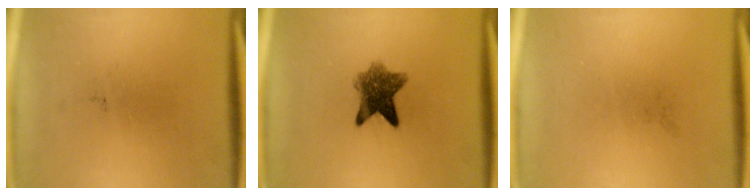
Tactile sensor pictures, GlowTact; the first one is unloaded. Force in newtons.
{"total": 7.1}
{"total": 0.0}